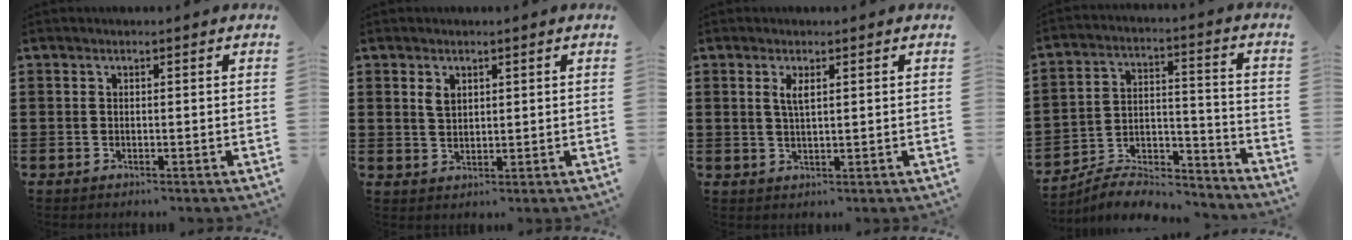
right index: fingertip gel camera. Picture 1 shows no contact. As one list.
[{"total": 2.1, "force": [1.1, 1.2, 1.4], "torque": [-0.030, 0.004, 0.020]}, {"total": 2.2, "force": [0.9, 0.6, 1.9], "torque": [-0.040, 0.003, 0.013]}, {"total": 7.0, "force": [-6.7, 1.5, 1.4], "torque": [-0.023, 0.013, -0.131]}]